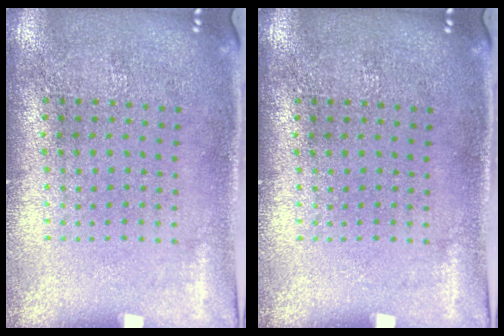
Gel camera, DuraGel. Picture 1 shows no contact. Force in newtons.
{"total": 0.0}